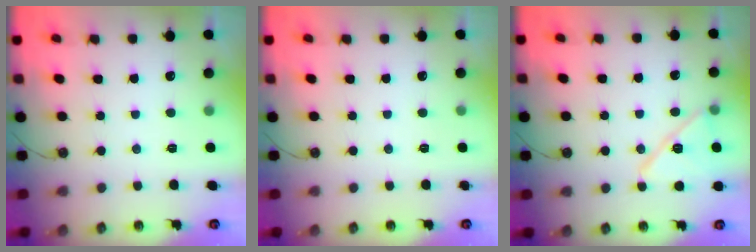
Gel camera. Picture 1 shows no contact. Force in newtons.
{"total": 0.0}
{"total": 13.2, "press": 13.2, "slide": 0.5}